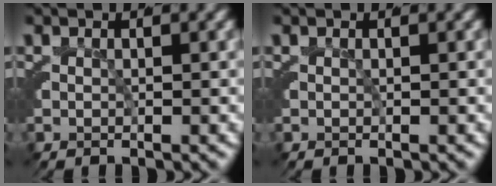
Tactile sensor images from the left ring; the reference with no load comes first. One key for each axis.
{"total": 0.0}